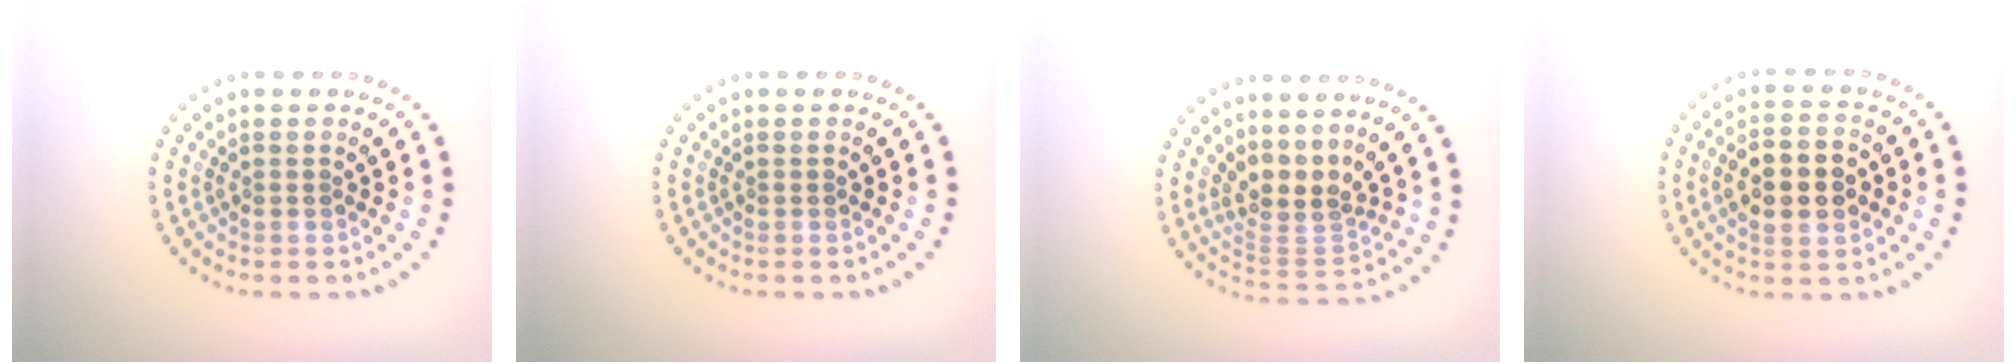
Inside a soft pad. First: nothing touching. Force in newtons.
{"total": 0.0}
{"total": 3.5, "press": 2.6, "slide": 2.4}
{"total": 5.1, "press": 5.1, "slide": 0.4}